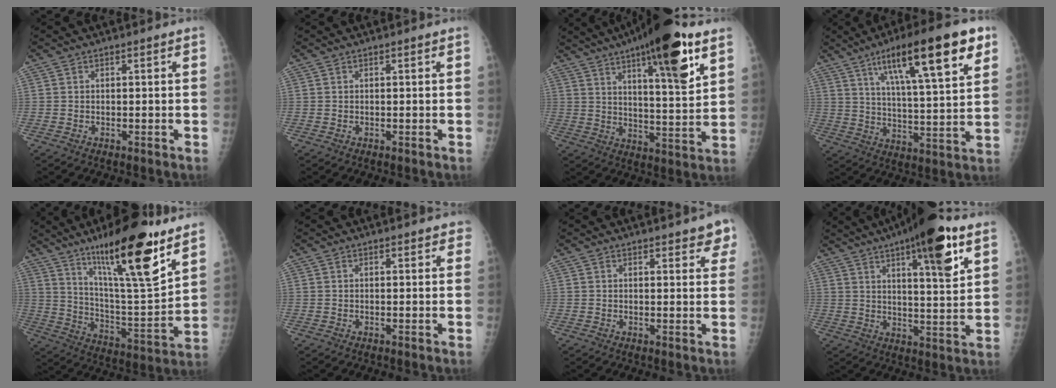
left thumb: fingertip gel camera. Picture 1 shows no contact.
{"total": 0.0}
{"total": 20.0, "force": [11.0, 4.4, 16.1], "torque": [-0.230, -0.042, 0.166]}
{"total": 21.0, "force": [11.0, 4.4, 17.4], "torque": [-0.249, -0.023, 0.172]}
{"total": 22.4, "force": [14.0, 4.5, 16.9], "torque": [-0.250, -0.071, 0.236]}
{"total": 1.6, "force": [1.1, 0.7, 0.8], "torque": [0.004, -0.001, 0.008]}
{"total": 5.0, "force": [3.4, 1.8, 3.3], "torque": [-0.012, -0.011, 0.038]}
{"total": 16.5, "force": [8.9, 3.7, 13.3], "torque": [-0.180, -0.035, 0.131]}